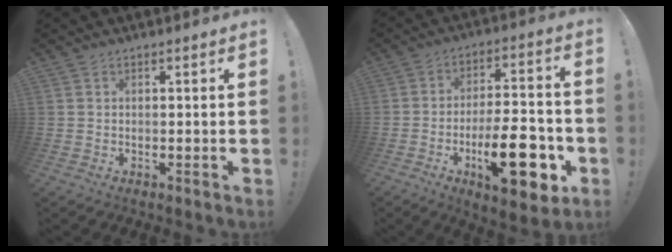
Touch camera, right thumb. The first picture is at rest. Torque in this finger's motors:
{"motor_torque": [2.27, 1.92, 1.90, -0.87, 0.16]}